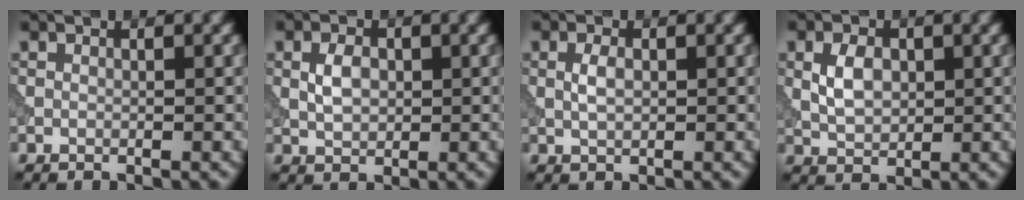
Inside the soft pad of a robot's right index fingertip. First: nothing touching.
{"total": 2.5, "force": [0.3, 1.7, 1.9], "torque": [-0.039, 0.003, 0.006]}
{"total": 1.6, "force": [0.2, 0.9, 1.4], "torque": [-0.032, 0.001, 0.004]}
{"total": 3.2, "force": [0.5, 2.1, 2.4], "torque": [-0.051, 0.003, 0.011]}